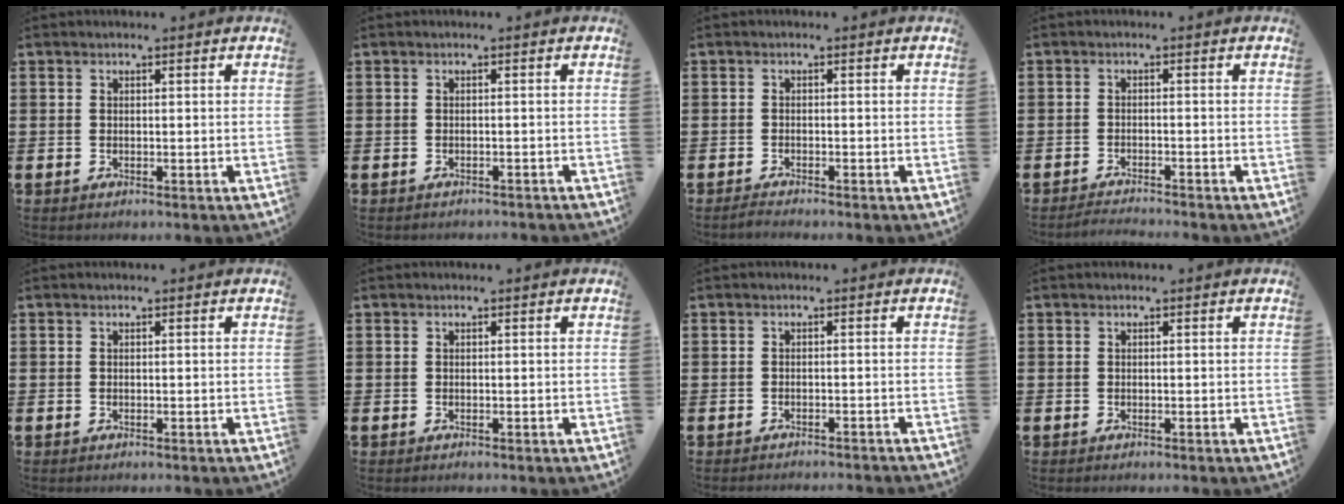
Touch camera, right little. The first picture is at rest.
{"total": 0.6, "force": [-0.6, 0.0, 0.0], "torque": [-0.002, -0.002, -0.012]}
{"total": 0.9, "force": [-0.8, 0.0, 0.4], "torque": [-0.007, -0.001, -0.016]}
{"total": 1.5, "force": [-1.5, -0.1, 0.3], "torque": [-0.006, 0.003, -0.030]}
{"total": 0.0}
{"total": 0.0}
{"total": 0.9, "force": [-0.9, -0.2, -0.1], "torque": [0.001, 0.000, -0.019]}
{"total": 0.0}